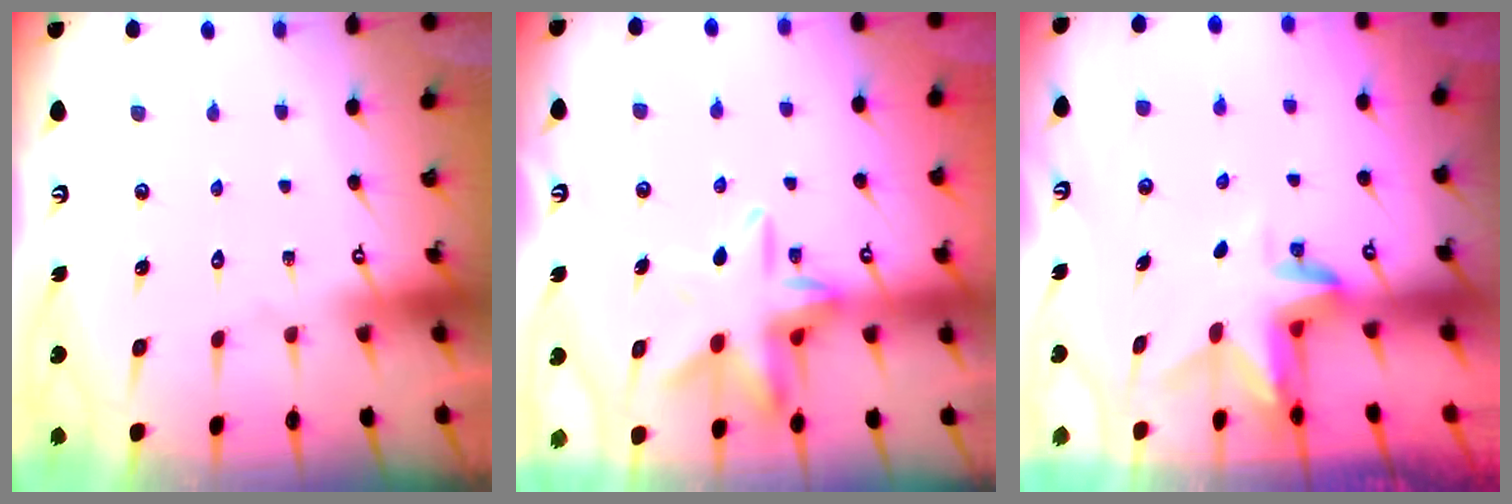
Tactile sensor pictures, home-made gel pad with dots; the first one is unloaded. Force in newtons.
{"total": 13.2, "press": 13.1, "slide": 1.3}
{"total": 2.9, "press": 2.9, "slide": 0.2}